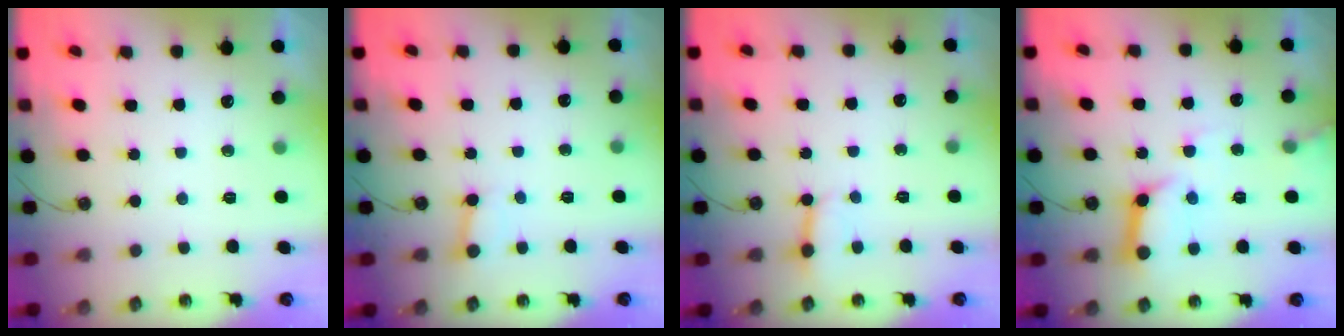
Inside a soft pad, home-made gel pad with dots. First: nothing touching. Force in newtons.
{"total": 2.5, "press": 2.5, "slide": 0.1}
{"total": 3.3, "press": 3.3, "slide": 0.4}
{"total": 12.7, "press": 12.6, "slide": 1.5}